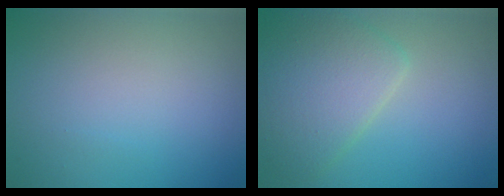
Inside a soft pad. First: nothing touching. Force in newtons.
{"total": 5.8, "press": 5.8, "slide": 0.4}